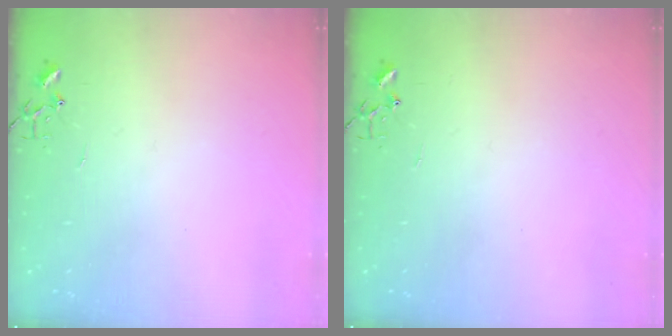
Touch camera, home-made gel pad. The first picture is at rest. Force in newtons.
{"total": 0.0}